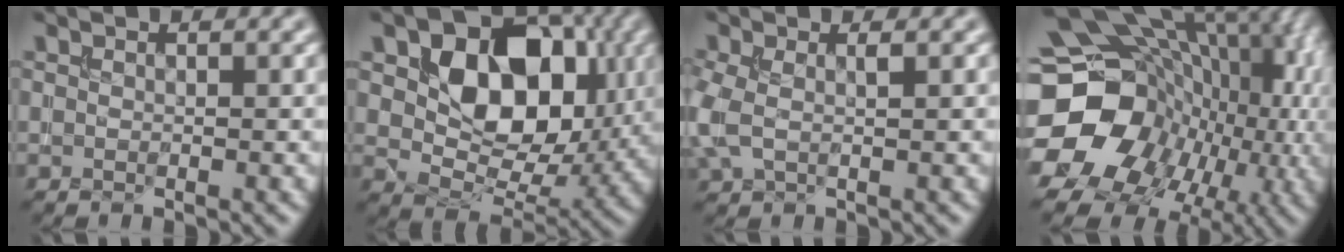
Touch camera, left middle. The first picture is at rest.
{"total": 10.8, "force": [2.9, 7.4, 7.2], "torque": [-0.119, -0.011, 0.045]}
{"total": 2.8, "force": [0.0, 1.6, 2.3], "torque": [-0.071, -0.002, 0.000]}
{"total": 23.2, "force": [-3.2, 19.6, 11.9], "torque": [-0.208, -0.015, -0.080]}